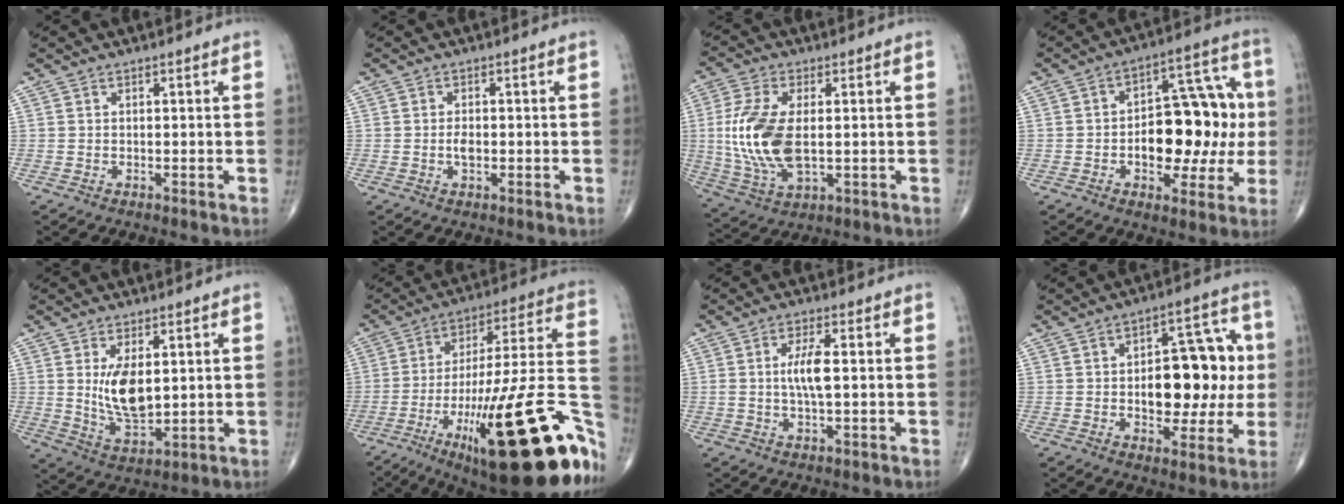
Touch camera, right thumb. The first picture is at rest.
{"total": 2.2, "force": [-0.3, 1.2, 1.8], "torque": [-0.032, 0.000, -0.007]}
{"total": 14.2, "force": [0.3, 7.2, 12.3], "torque": [-0.268, -0.009, 0.012]}
{"total": 18.4, "force": [-1.3, 10.3, 15.2], "torque": [-0.164, 0.040, -0.013]}
{"total": 9.5, "force": [1.6, 4.7, 8.1], "torque": [-0.133, -0.025, 0.043]}
{"total": 35.5, "force": [-14.8, 9.7, 30.8], "torque": [-0.378, 0.066, -0.217]}
{"total": 5.6, "force": [0.3, 1.8, 5.3], "torque": [-0.109, 0.002, 0.004]}
{"total": 17.1, "force": [0.1, 9.5, 14.2], "torque": [-0.149, 0.028, 0.008]}